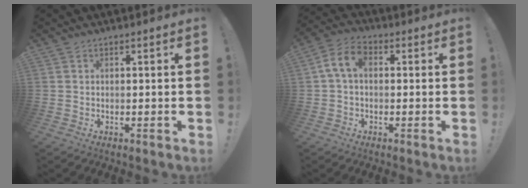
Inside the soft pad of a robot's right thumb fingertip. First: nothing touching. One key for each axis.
{"total": 7.7, "fx": 0.9, "fy": 4.7, "fz": 6.0, "tx": -0.117, "ty": 0.009, "tz": 0.019}